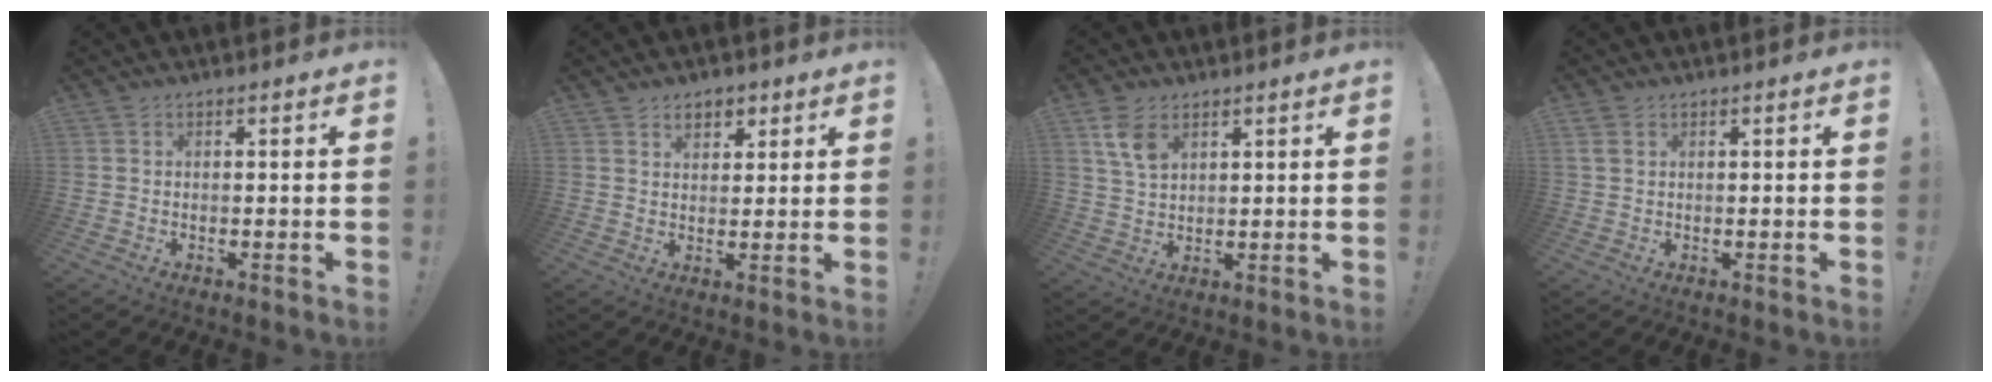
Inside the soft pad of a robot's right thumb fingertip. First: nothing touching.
{"total": 4.4, "force": [2.5, 3.1, 1.9], "torque": [-0.018, -0.009, 0.042]}
{"total": 6.8, "force": [3.6, 3.9, 4.2], "torque": [-0.075, -0.012, 0.069]}
{"total": 2.3, "force": [0.9, 1.5, 1.4], "torque": [-0.034, 0.007, 0.021]}